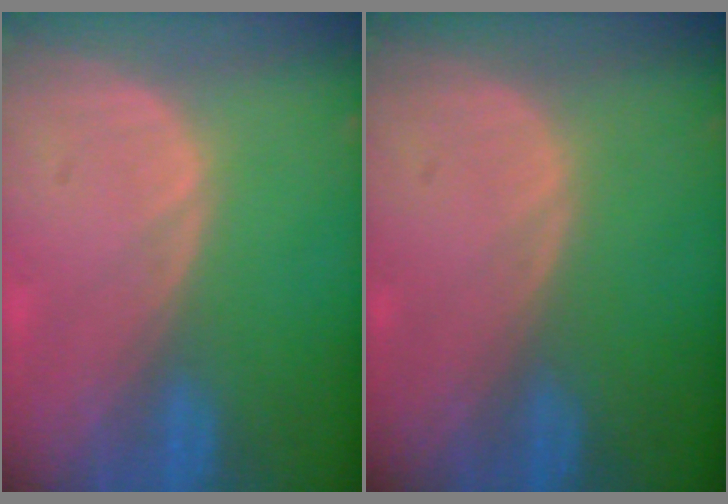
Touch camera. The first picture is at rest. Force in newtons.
{"total": 0.0}